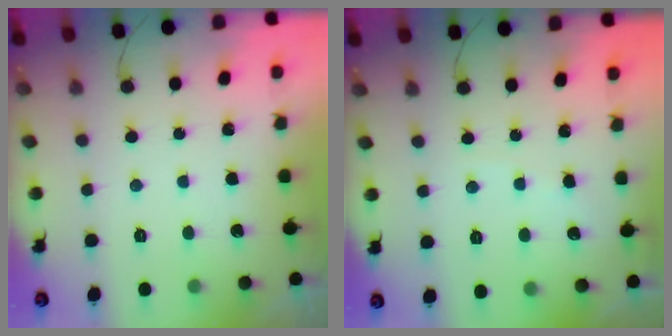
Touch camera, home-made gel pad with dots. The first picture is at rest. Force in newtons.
{"total": 2.3, "press": 2.3, "slide": 0.4}